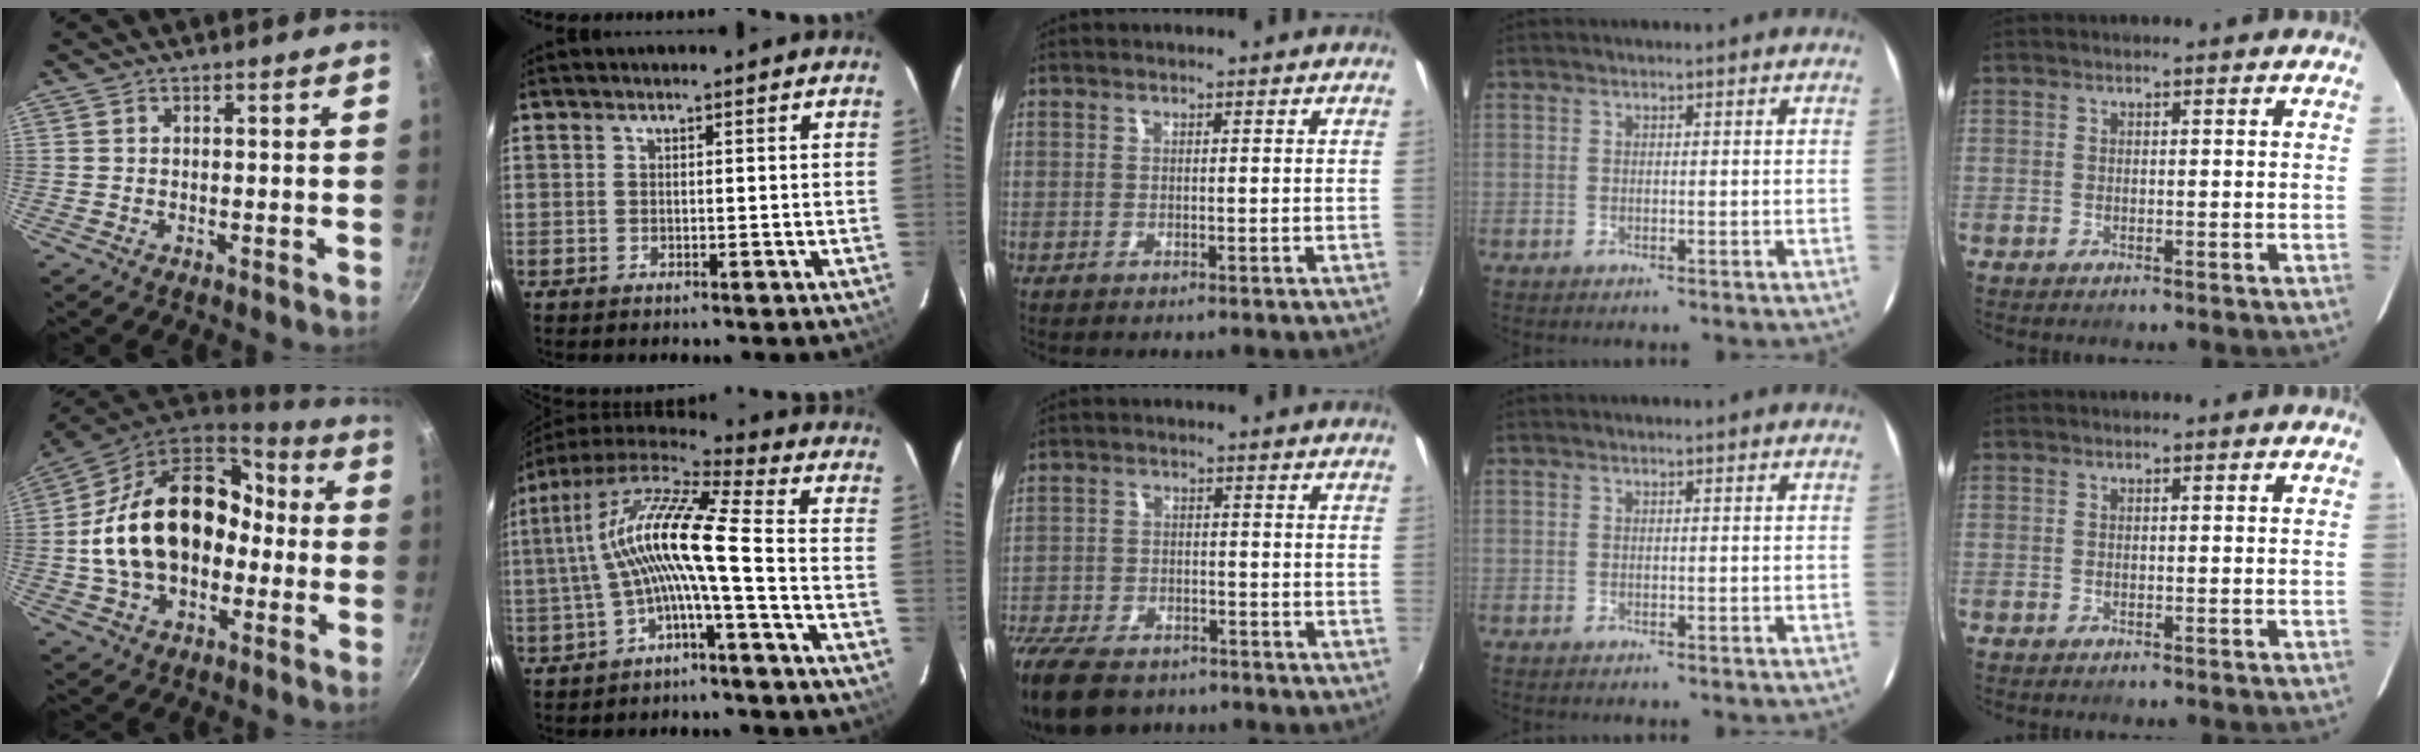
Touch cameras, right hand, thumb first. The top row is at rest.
{"thumb": {"total": 23.0, "force": [-1.1, 16.3, 16.3], "torque": [-0.254, 0.064, -0.016]}, "index": {"total": 12.9, "force": [-1.6, 0.3, 12.8], "torque": [-0.249, 0.016, -0.035]}, "middle": {"total": 14.8, "force": [-11.1, 7.2, 6.7], "torque": [-0.183, -0.026, -0.195]}}